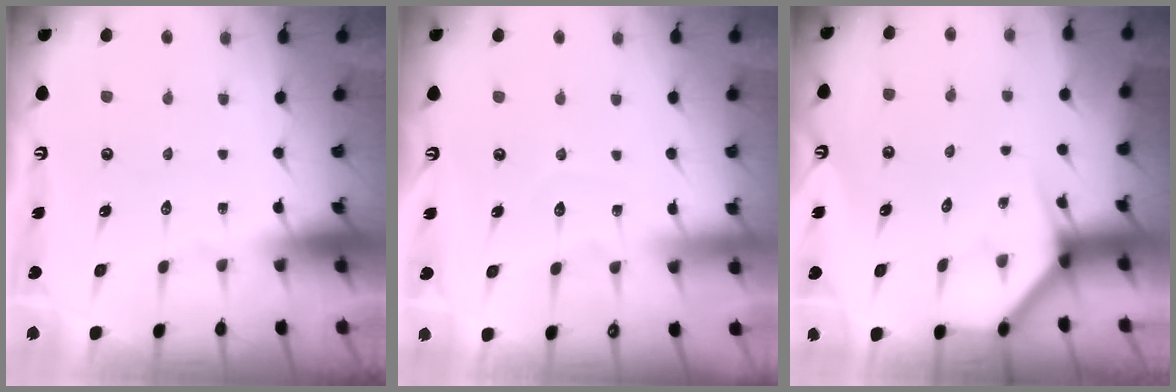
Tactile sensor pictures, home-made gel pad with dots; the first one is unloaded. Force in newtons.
{"total": 3.8, "press": 3.8, "slide": 0.4}
{"total": 3.7, "press": 3.7, "slide": 0.4}